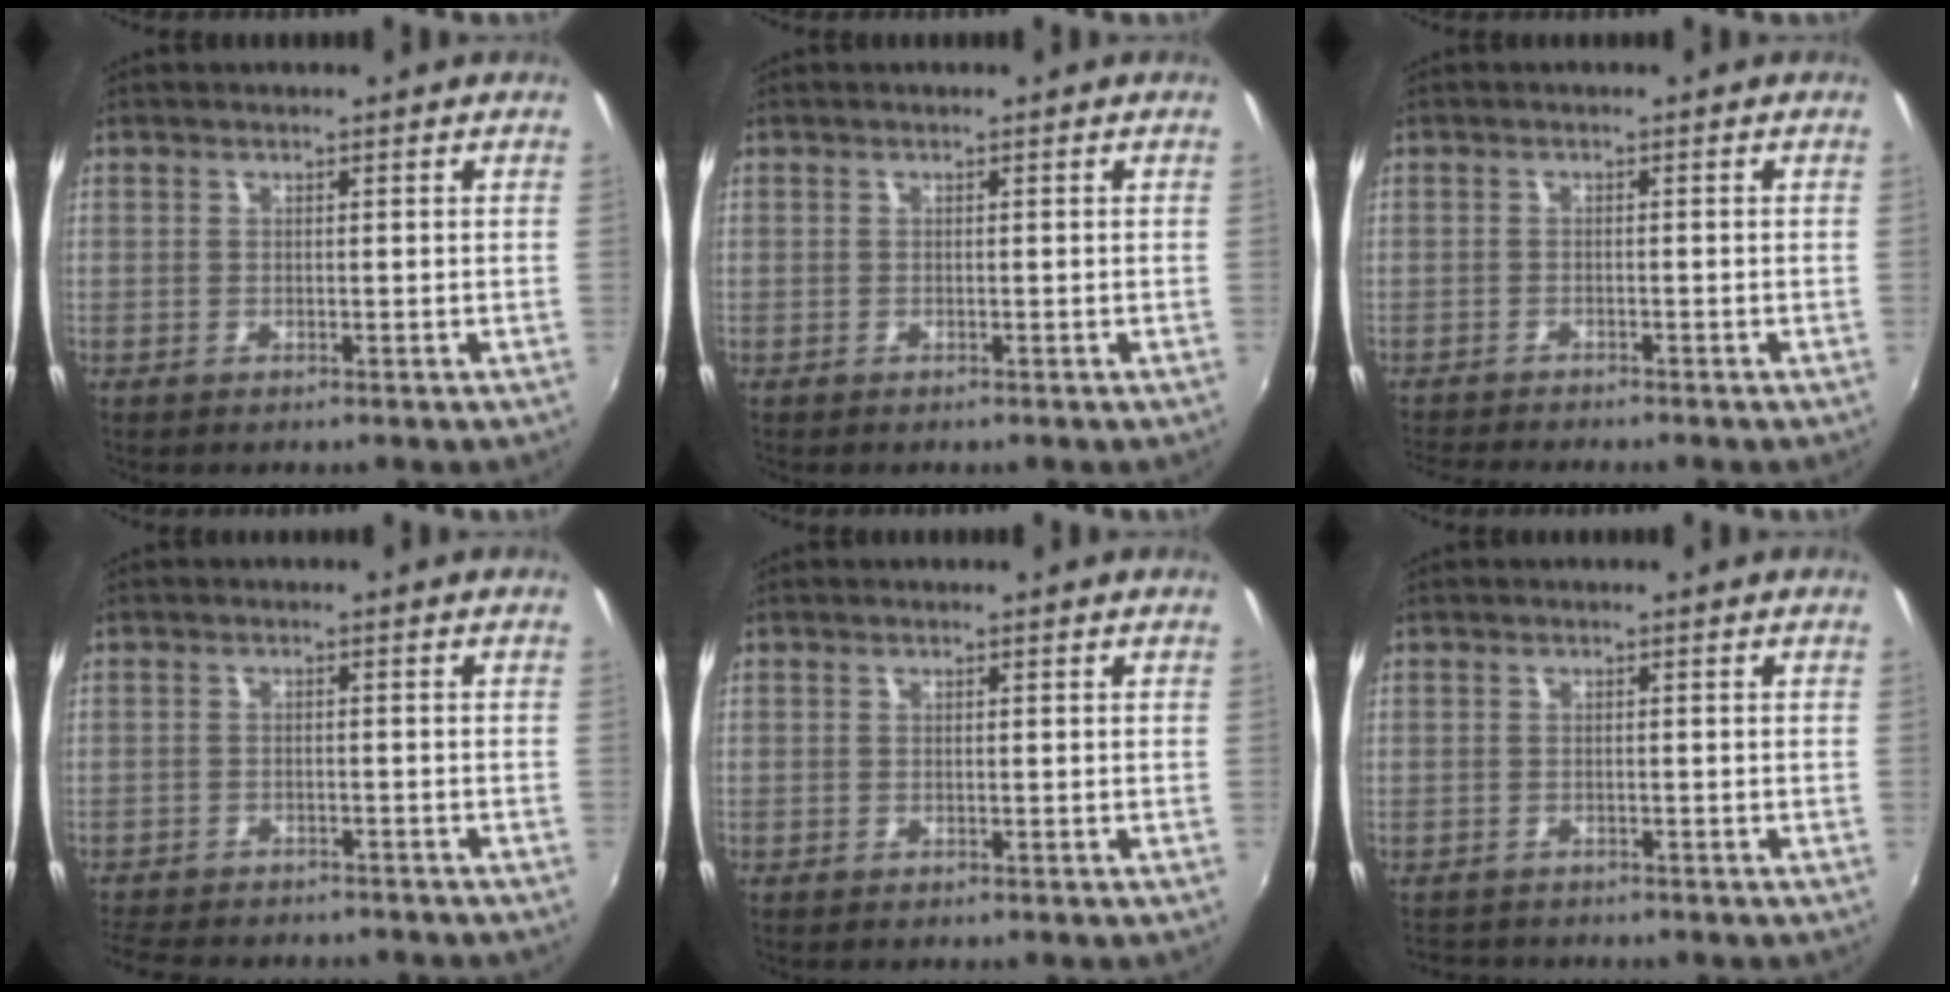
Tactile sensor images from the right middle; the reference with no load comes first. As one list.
[{"total": 0.0}, {"total": 5.3, "force": [-5.1, 0.1, 1.7], "torque": [-0.047, -0.021, -0.089]}, {"total": 11.6, "force": [-10.2, 3.5, 4.3], "torque": [-0.110, -0.020, -0.154]}, {"total": 0.0}, {"total": 3.0, "force": [-2.6, 1.3, 0.3], "torque": [-0.015, -0.006, -0.047]}]